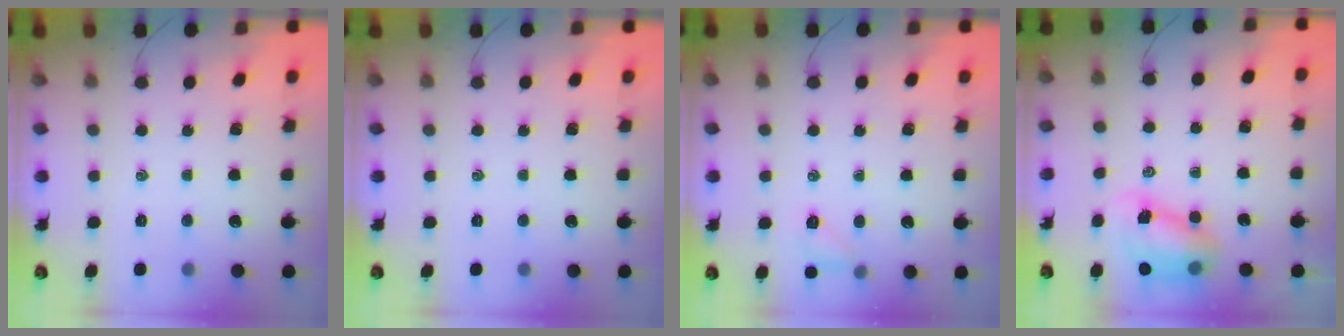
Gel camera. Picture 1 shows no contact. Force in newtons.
{"total": 0.0}
{"total": 6.0, "press": 5.8, "slide": 1.3}
{"total": 8.2, "press": 8.0, "slide": 1.8}